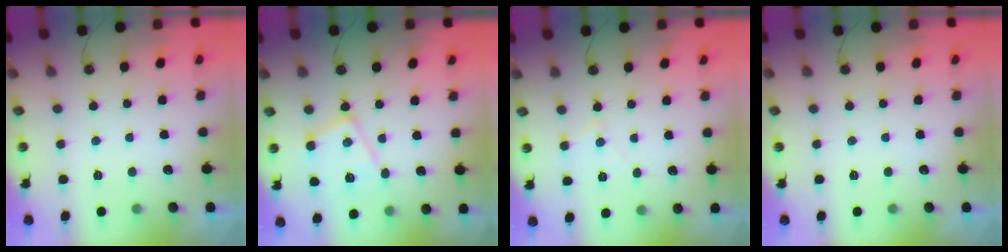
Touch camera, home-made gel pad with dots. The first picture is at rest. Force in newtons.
{"total": 14.6, "press": 14.6, "slide": 1.2}
{"total": 5.6, "press": 5.6, "slide": 0.5}
{"total": 0.0}